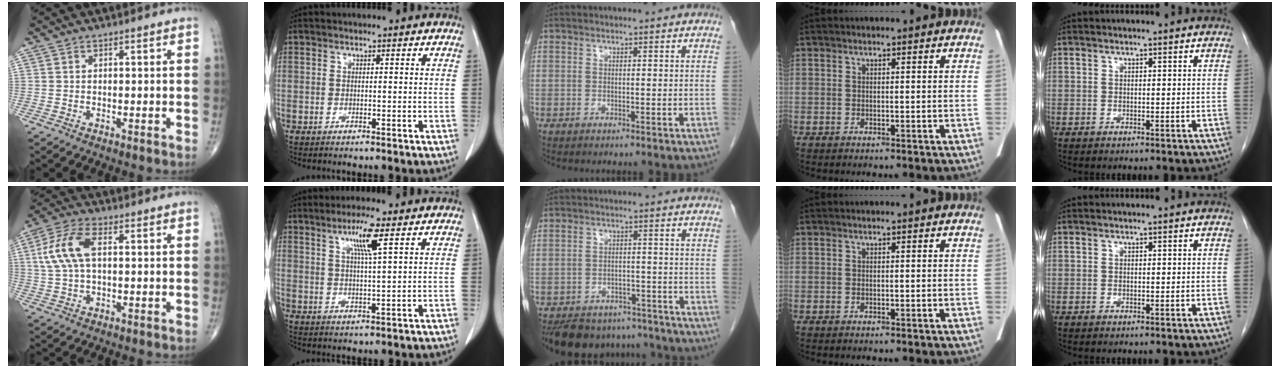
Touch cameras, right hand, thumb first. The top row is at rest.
{"thumb": {"total": 9.4, "force": [1.6, 4.7, 8.0], "torque": [-0.177, 0.019, 0.030]}, "index": {"total": 5.8, "force": [2.9, -0.2, 4.9], "torque": [-0.091, -0.002, 0.052]}, "middle": {"total": 13.1, "force": [-11.1, 5.8, 3.7], "torque": [-0.067, 0.003, -0.145]}}